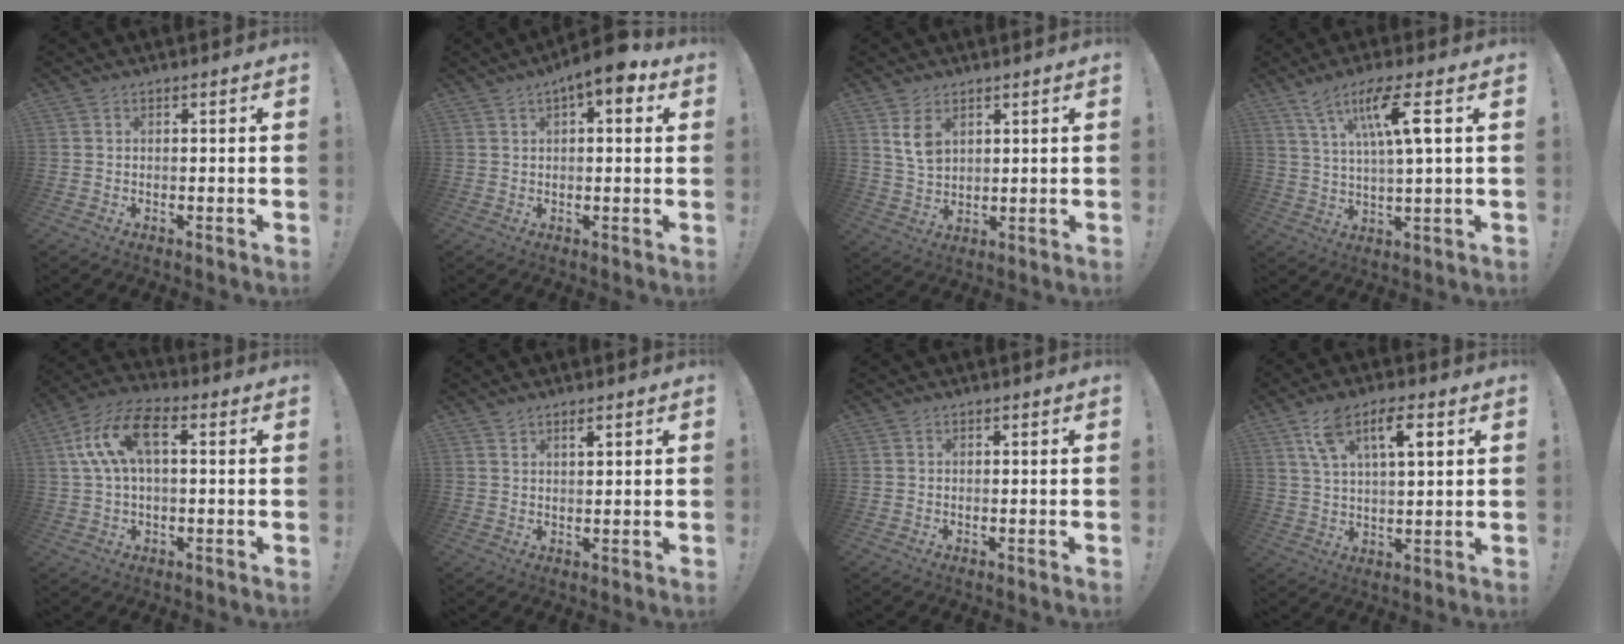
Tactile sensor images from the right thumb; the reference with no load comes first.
{"total": 7.2, "force": [3.6, 1.6, 6.0], "torque": [-0.084, -0.017, 0.055]}
{"total": 6.7, "force": [3.4, 4.3, 3.9], "torque": [-0.060, -0.015, 0.065]}
{"total": 11.3, "force": [4.8, 1.1, 10.2], "torque": [-0.182, -0.004, 0.072]}
{"total": 12.7, "force": [2.8, 6.8, 10.4], "torque": [-0.212, 0.016, 0.057]}
{"total": 2.2, "force": [1.7, 0.6, 1.3], "torque": [-0.018, -0.007, 0.027]}
{"total": 0.0}
{"total": 10.6, "force": [5.0, 4.1, 8.4], "torque": [-0.139, -0.004, 0.086]}